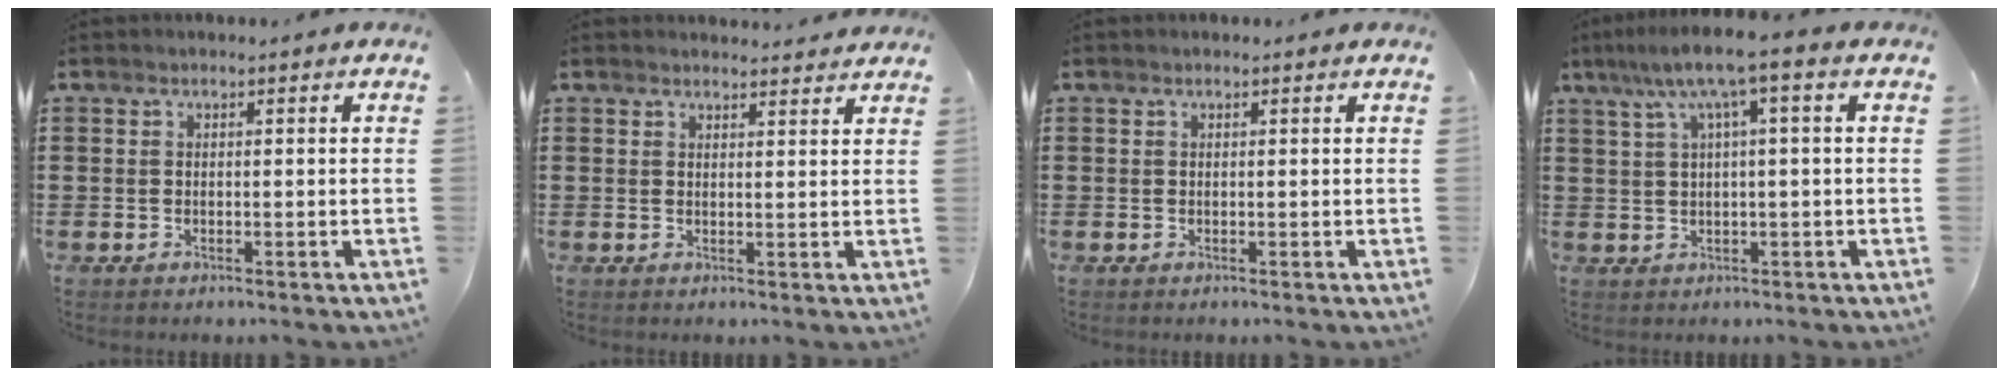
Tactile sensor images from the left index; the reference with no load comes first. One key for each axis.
{"total": 1.9, "fx": 1.9, "fy": 0.2, "fz": 0.2, "tx": 0.001, "ty": -0.004, "tz": 0.036}
{"total": 0.0}
{"total": 6.6, "fx": 1.9, "fy": 0.5, "fz": 6.3, "tx": -0.125, "ty": 0.005, "tz": 0.027}